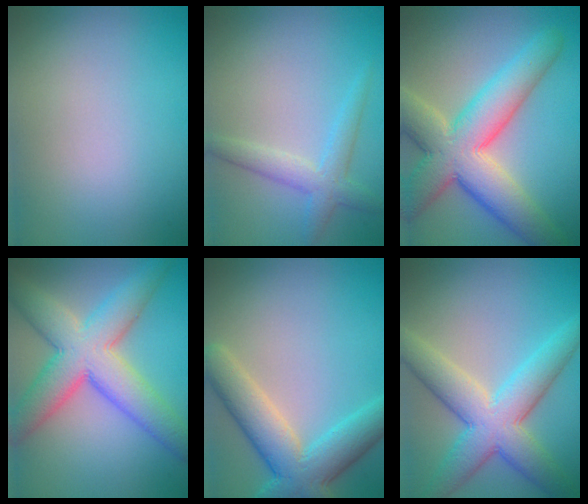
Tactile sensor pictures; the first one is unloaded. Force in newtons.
{"total": 2.8, "press": 2.8, "slide": 0.0}
{"total": 10.0, "press": 9.9, "slide": 0.9}
{"total": 9.1, "press": 9.1, "slide": 0.3}
{"total": 6.2, "press": 6.2, "slide": 0.5}
{"total": 7.7, "press": 7.7, "slide": 0.1}